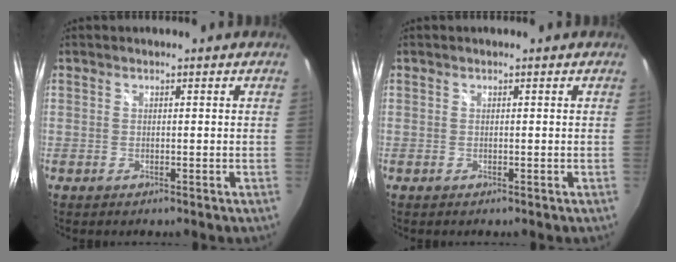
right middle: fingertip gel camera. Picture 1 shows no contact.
{"total": 0.0}